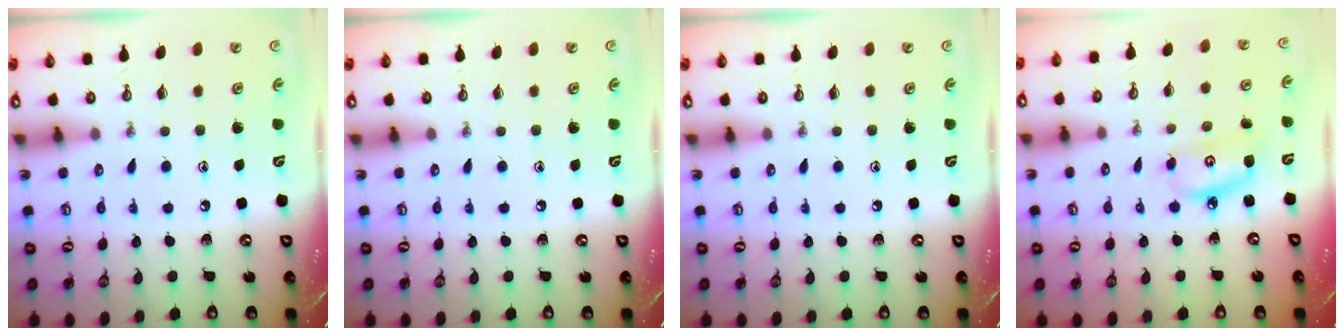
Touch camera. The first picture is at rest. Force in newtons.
{"total": 0.0}
{"total": 0.0}
{"total": 6.8, "press": 6.8, "slide": 0.5}